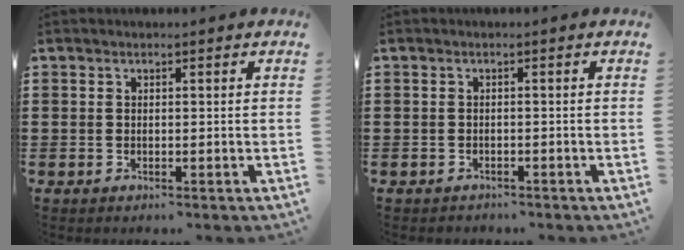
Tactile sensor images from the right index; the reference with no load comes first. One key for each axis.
{"total": 1.1, "fx": -1.1, "fy": 0.2, "fz": -0.2, "tx": 0.000, "ty": 0.001, "tz": -0.023}